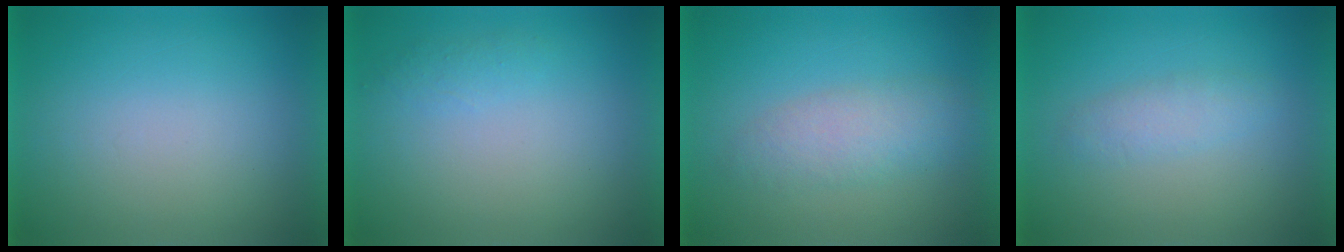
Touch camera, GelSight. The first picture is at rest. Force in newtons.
{"total": 2.1}
{"total": 3.2}
{"total": 2.3}